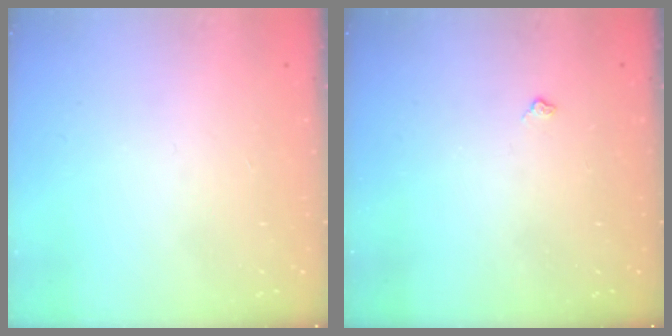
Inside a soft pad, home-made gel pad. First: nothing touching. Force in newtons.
{"total": 4.2, "press": 4.2, "slide": 0.5}